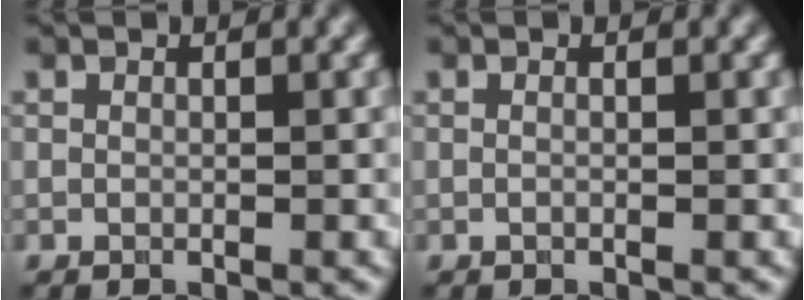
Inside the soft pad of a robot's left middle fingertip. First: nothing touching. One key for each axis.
{"total": 1.1, "fx": 0.4, "fy": 0.5, "fz": 0.9, "tx": -0.006, "ty": -0.013, "tz": -0.012}